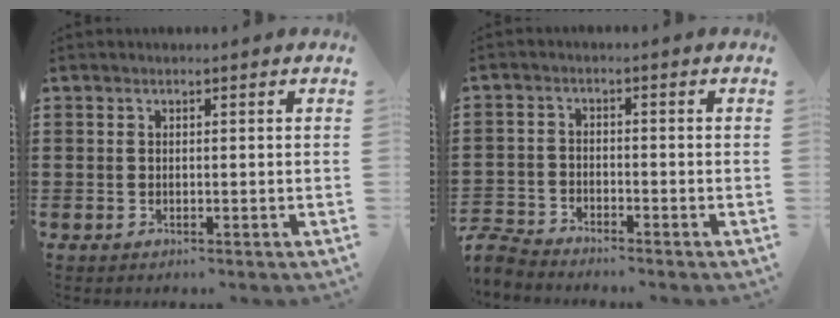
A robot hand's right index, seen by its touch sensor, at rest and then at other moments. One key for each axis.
{"total": 3.3, "fx": -3.3, "fy": 0.5, "fz": 0.1, "tx": -0.021, "ty": -0.003, "tz": -0.074}